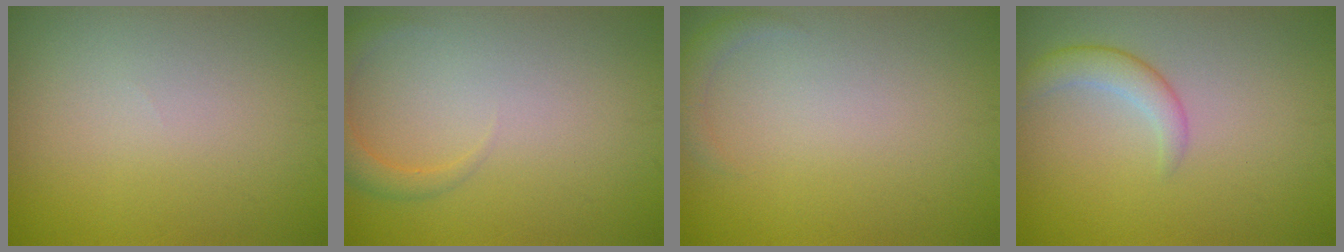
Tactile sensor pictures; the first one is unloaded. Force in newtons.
{"total": 2.1, "press": 2.1, "slide": 0.2}
{"total": 1.1, "press": 1.1, "slide": 0.1}
{"total": 2.3, "press": 2.3, "slide": 0.1}